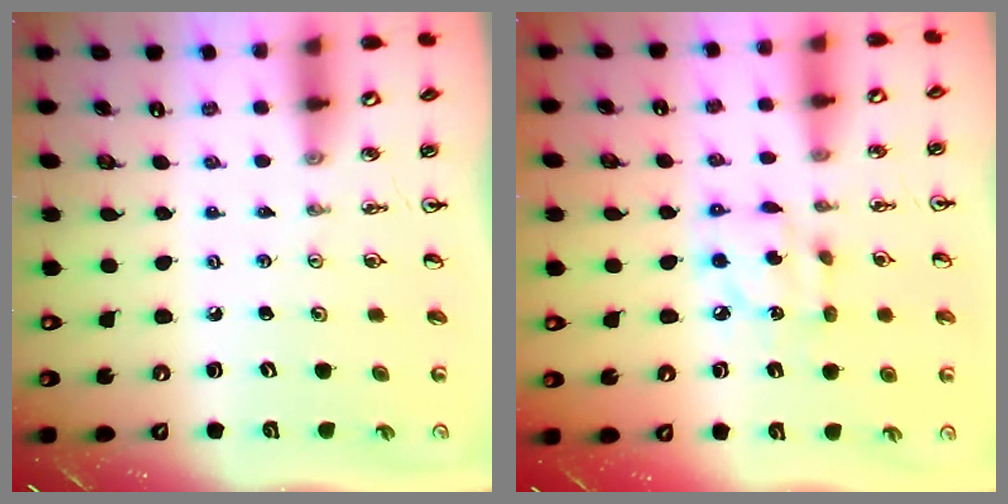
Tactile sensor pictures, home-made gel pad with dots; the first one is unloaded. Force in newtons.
{"total": 7.0, "press": 7.0, "slide": 0.4}